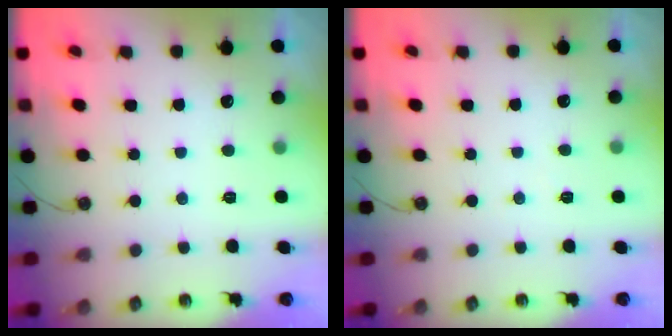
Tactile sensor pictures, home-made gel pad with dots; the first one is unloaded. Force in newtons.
{"total": 2.6, "press": 2.6, "slide": 0.5}